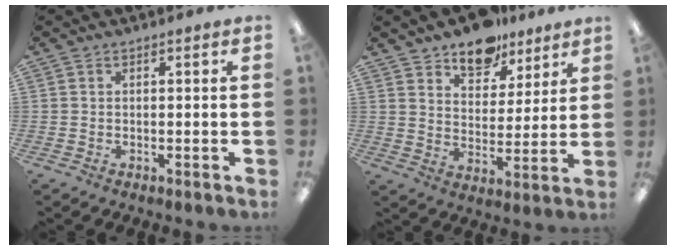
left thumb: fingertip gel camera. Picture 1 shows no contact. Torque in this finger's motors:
{"motor_torque": [0.29, 0.19, 0.00, -0.41, 0.06]}